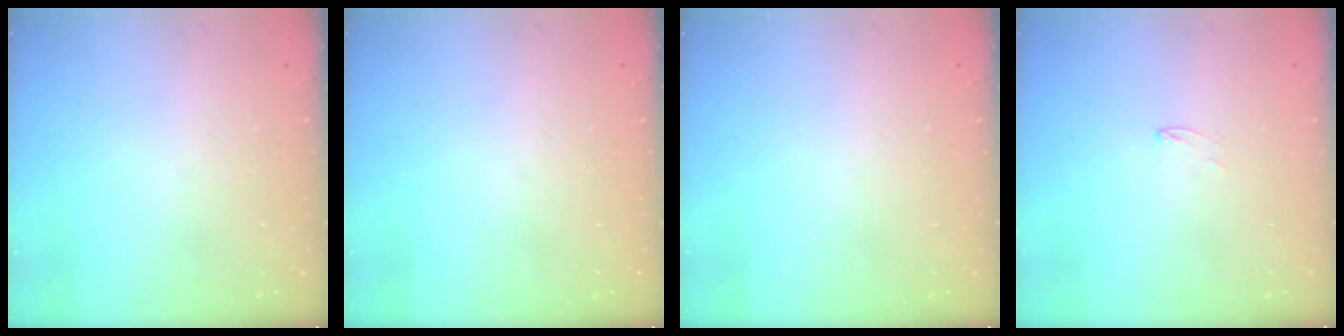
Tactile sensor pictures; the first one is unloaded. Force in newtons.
{"total": 0.0}
{"total": 0.0}
{"total": 3.1, "press": 3.1, "slide": 0.2}